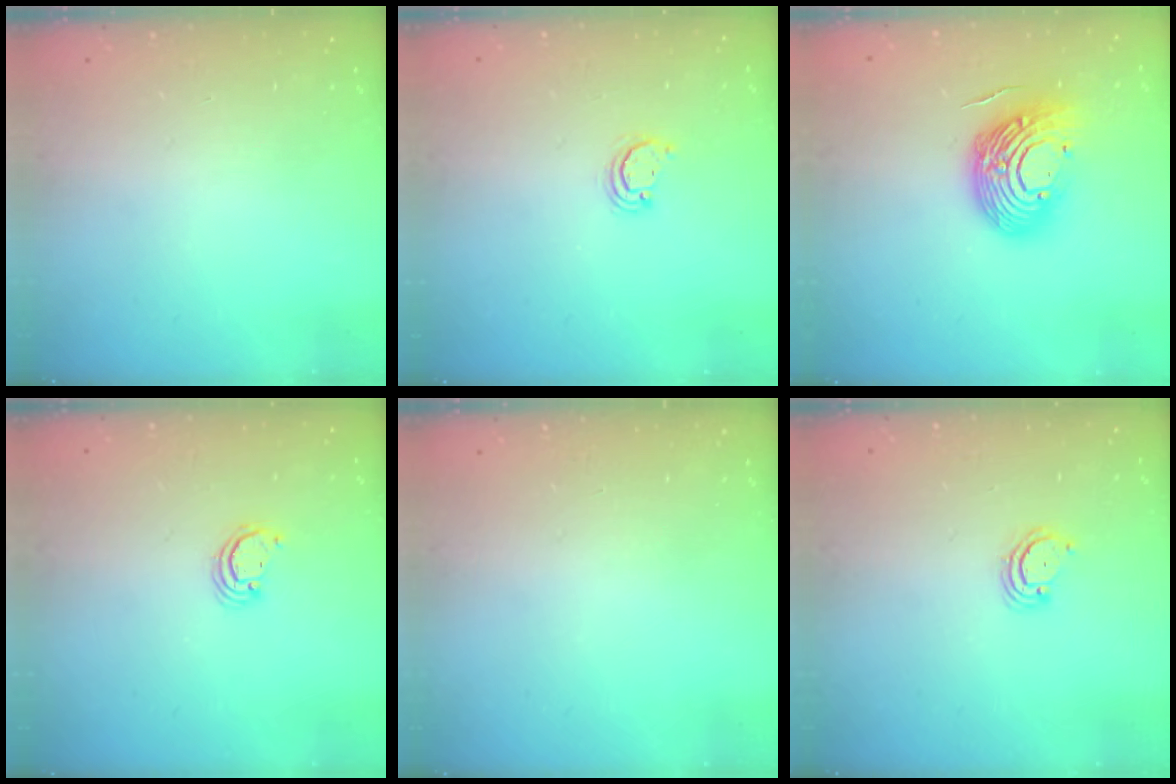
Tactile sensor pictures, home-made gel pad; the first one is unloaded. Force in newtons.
{"total": 2.5, "press": 2.5, "slide": 0.3}
{"total": 15.1, "press": 15.0, "slide": 1.9}
{"total": 2.6, "press": 2.6, "slide": 0.2}
{"total": 0.0}
{"total": 3.3, "press": 3.3, "slide": 0.4}